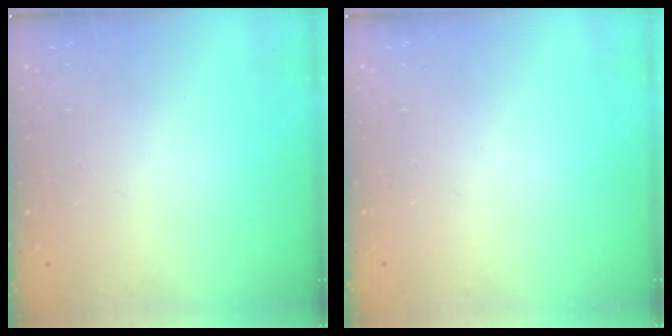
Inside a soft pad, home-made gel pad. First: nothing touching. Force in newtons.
{"total": 0.0}